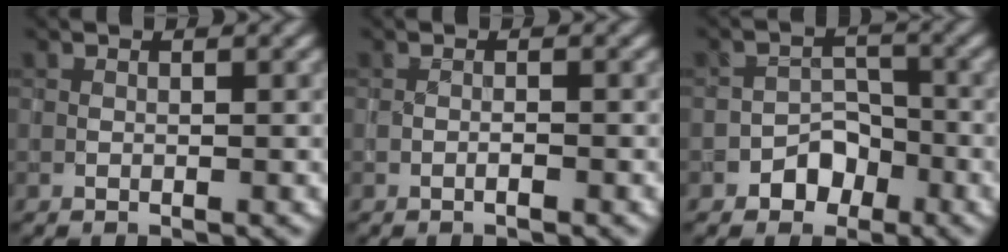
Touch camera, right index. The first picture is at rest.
{"total": 0.7, "force": [-0.4, -0.1, 0.5], "torque": [-0.010, 0.002, -0.009]}
{"total": 3.0, "force": [-1.9, 2.1, 1.0], "torque": [-0.005, 0.009, -0.031]}